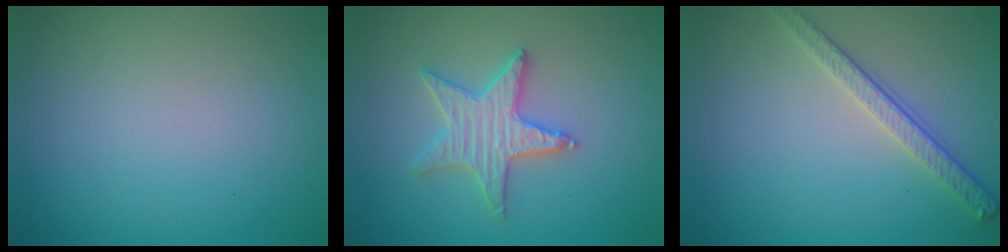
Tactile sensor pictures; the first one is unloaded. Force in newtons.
{"total": 3.5, "press": 3.4, "slide": 0.9}
{"total": 2.8, "press": 2.5, "slide": 1.2}